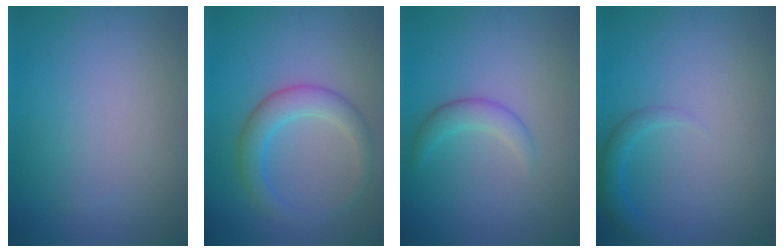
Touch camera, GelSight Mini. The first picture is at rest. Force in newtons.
{"total": 3.8, "press": 3.8, "slide": 0.1}
{"total": 2.1, "press": 2.1, "slide": 0.1}
{"total": 1.8, "press": 1.8, "slide": 0.2}